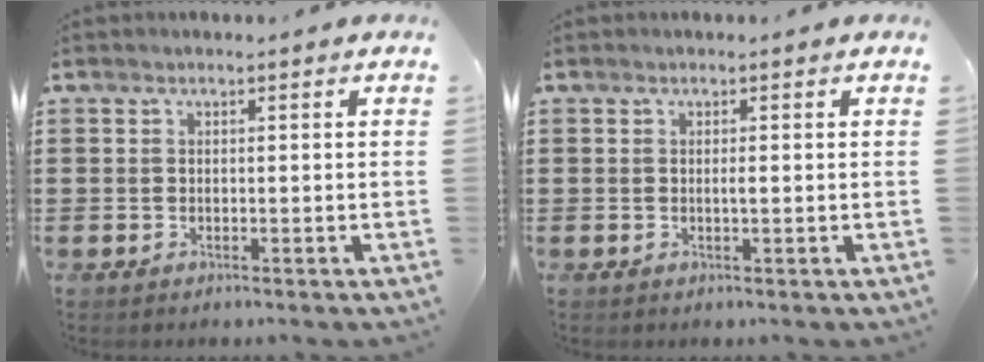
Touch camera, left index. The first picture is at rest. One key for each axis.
{"total": 0.7, "fx": 0.1, "fy": 0.0, "fz": 0.7, "tx": -0.014, "ty": -0.004, "tz": 0.002}